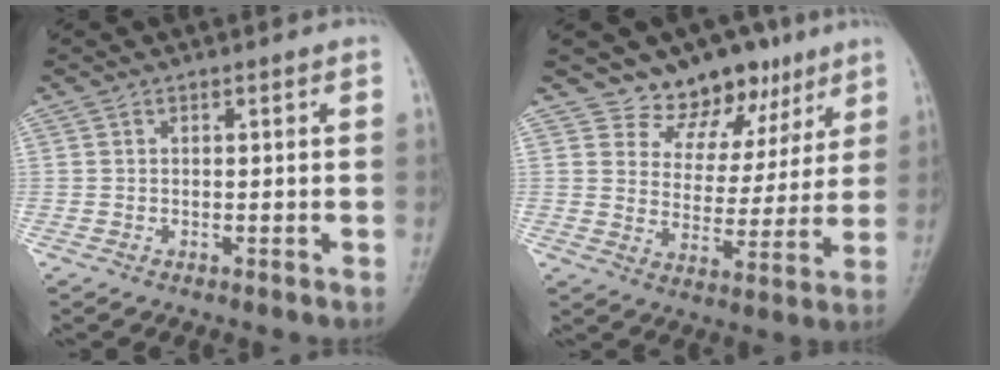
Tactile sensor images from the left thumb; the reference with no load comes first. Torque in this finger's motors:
{"motor_torque": [0.09, 0.00, -0.09, -0.05, -0.03]}